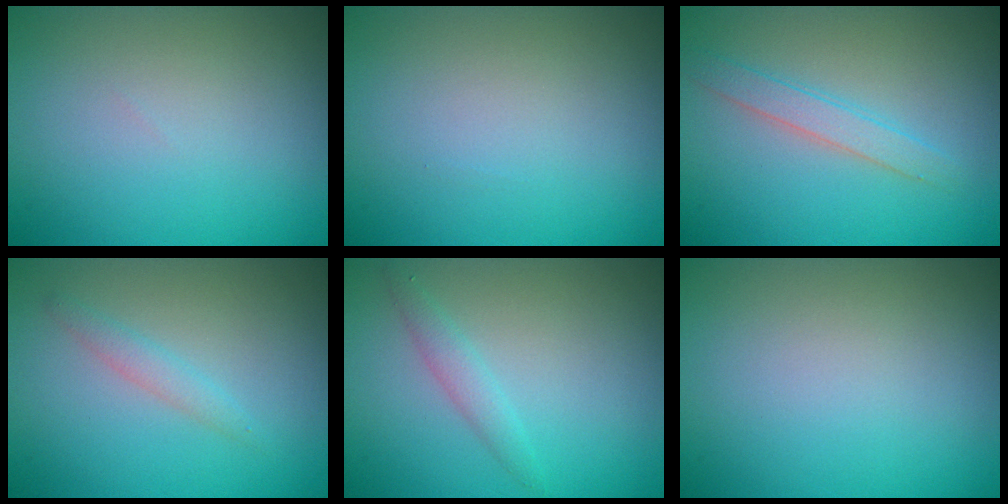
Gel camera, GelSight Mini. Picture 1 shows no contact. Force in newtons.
{"total": 0.0}
{"total": 2.0, "press": 2.0, "slide": 0.1}
{"total": 1.3, "press": 1.3, "slide": 0.0}
{"total": 1.6, "press": 1.6, "slide": 0.1}
{"total": 0.0}